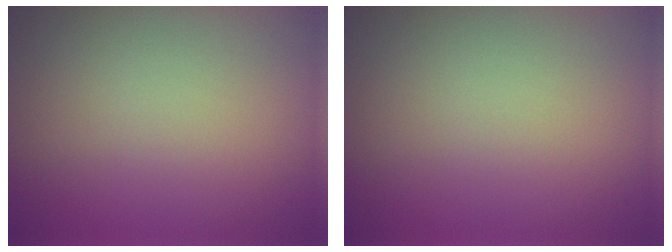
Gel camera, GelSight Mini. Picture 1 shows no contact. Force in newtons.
{"total": 0.0}